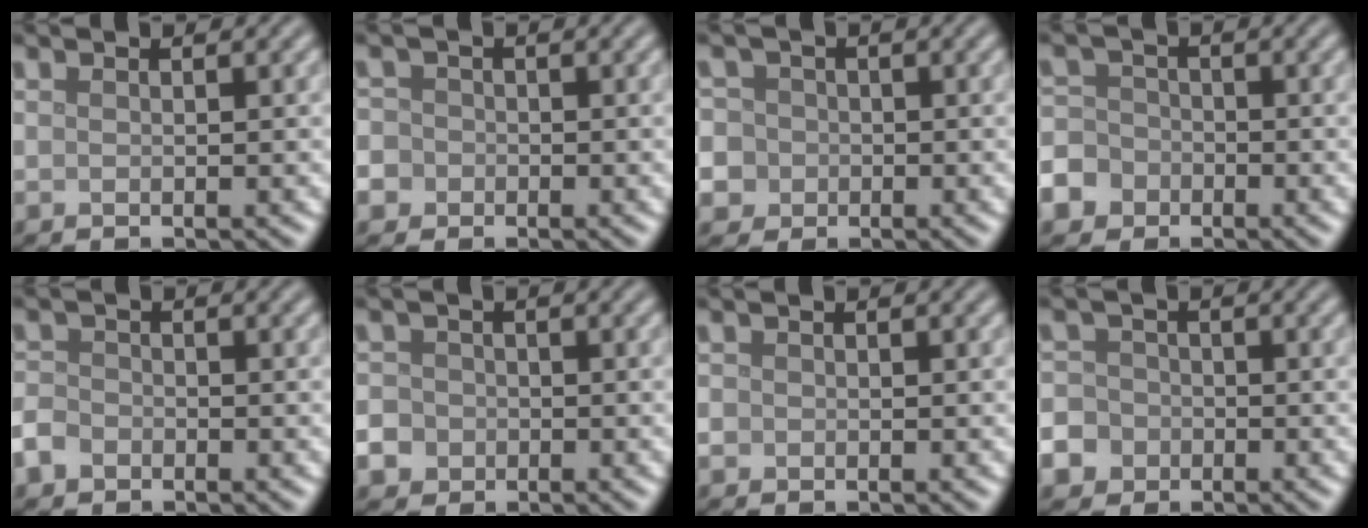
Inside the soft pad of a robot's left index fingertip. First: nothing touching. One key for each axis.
{"total": 5.9, "fx": -2.1, "fy": 5.3, "fz": 1.5, "tx": -0.041, "ty": 0.000, "tz": -0.068}
{"total": 8.5, "fx": -1.6, "fy": 8.0, "fz": 2.5, "tx": -0.057, "ty": 0.010, "tz": -0.068}
{"total": 6.2, "fx": -3.4, "fy": 5.0, "fz": 1.4, "tx": -0.028, "ty": -0.011, "tz": -0.077}
{"total": 2.1, "fx": -1.2, "fy": 1.5, "fz": 0.7, "tx": -0.011, "ty": 0.000, "tz": -0.032}
{"total": 7.5, "fx": -3.1, "fy": 6.5, "fz": 2.0, "tx": -0.054, "ty": -0.018, "tz": -0.083}
{"total": 1.0, "fx": -0.2, "fy": 0.9, "fz": 0.2, "tx": 0.002, "ty": -0.005, "tz": -0.006}
{"total": 7.6, "fx": -3.7, "fy": 6.4, "fz": 1.8, "tx": -0.052, "ty": -0.019, "tz": -0.087}